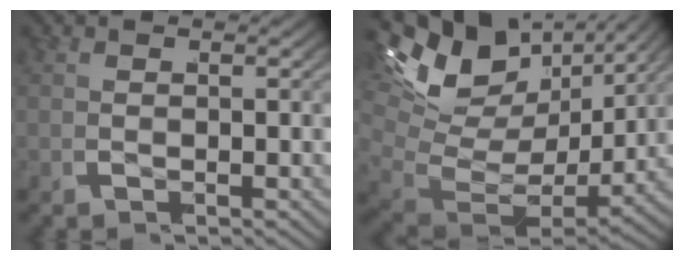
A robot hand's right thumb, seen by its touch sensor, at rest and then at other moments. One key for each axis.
{"total": 9.2, "fx": 1.4, "fy": 6.1, "fz": 6.8, "tx": -0.161, "ty": -0.031, "tz": 0.035}